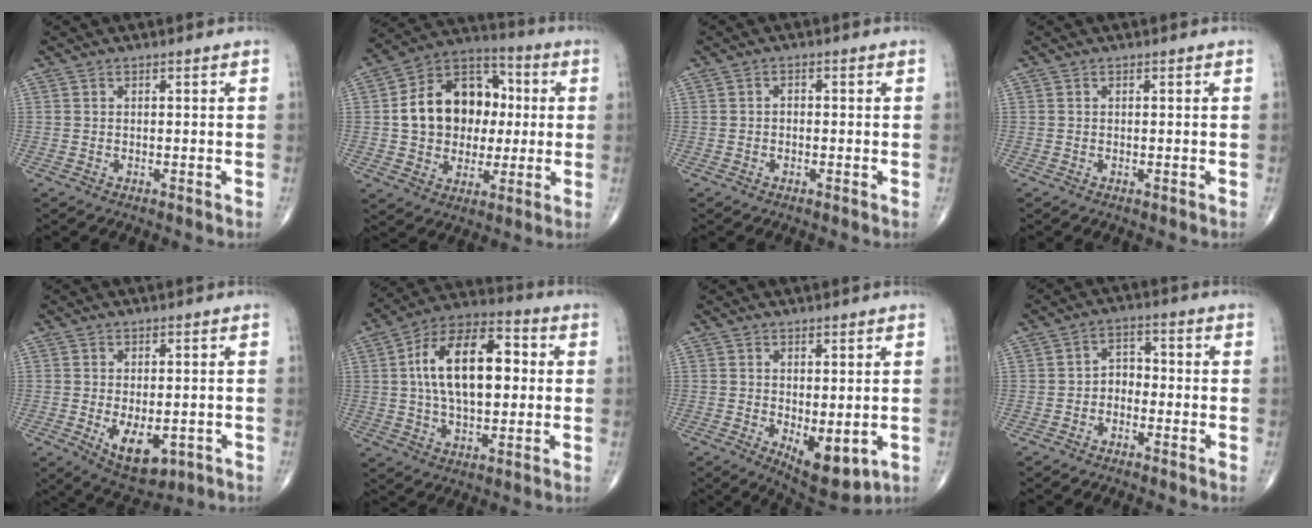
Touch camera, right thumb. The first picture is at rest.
{"total": 18.5, "force": [1.5, 14.0, 12.0], "torque": [-0.151, 0.026, 0.023]}
{"total": 1.1, "force": [-0.3, 0.8, 0.6], "torque": [-0.002, 0.005, -0.008]}
{"total": 0.0}
{"total": 8.2, "force": [-2.1, 4.4, 6.6], "torque": [-0.085, -0.009, -0.019]}
{"total": 18.4, "force": [2.3, 9.8, 15.4], "torque": [-0.245, 0.023, 0.033]}
{"total": 8.0, "force": [-1.5, 3.6, 7.0], "torque": [-0.086, -0.019, -0.008]}
{"total": 3.6, "force": [-1.4, 2.7, 2.0], "torque": [-0.012, 0.025, -0.036]}